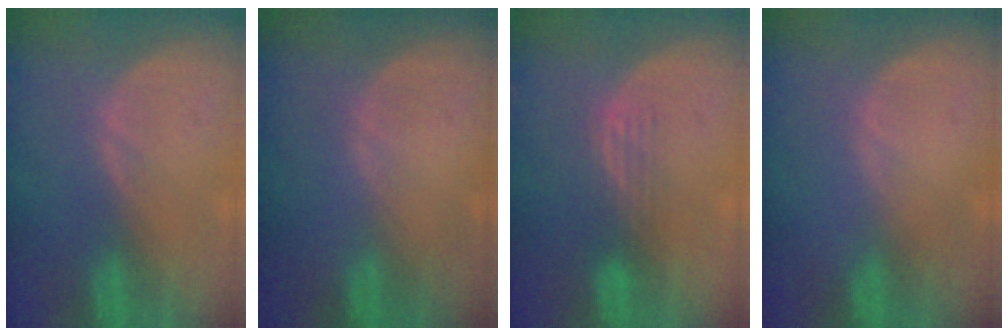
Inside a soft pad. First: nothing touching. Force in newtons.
{"total": 0.0}
{"total": 3.0, "press": 2.7, "slide": 1.3}
{"total": 0.0}